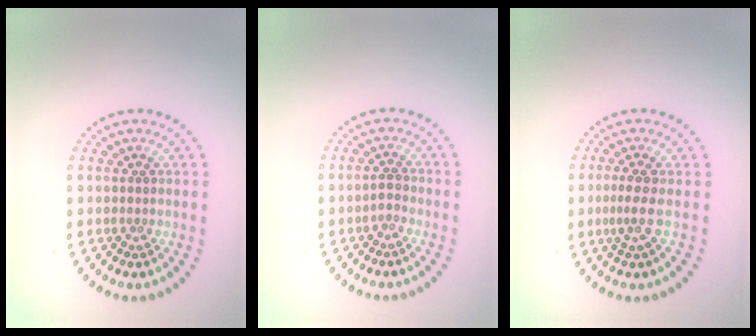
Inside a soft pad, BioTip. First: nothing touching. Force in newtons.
{"total": 0.9, "press": 0.8, "slide": 0.5}
{"total": 2.1, "press": 1.4, "slide": 1.6}